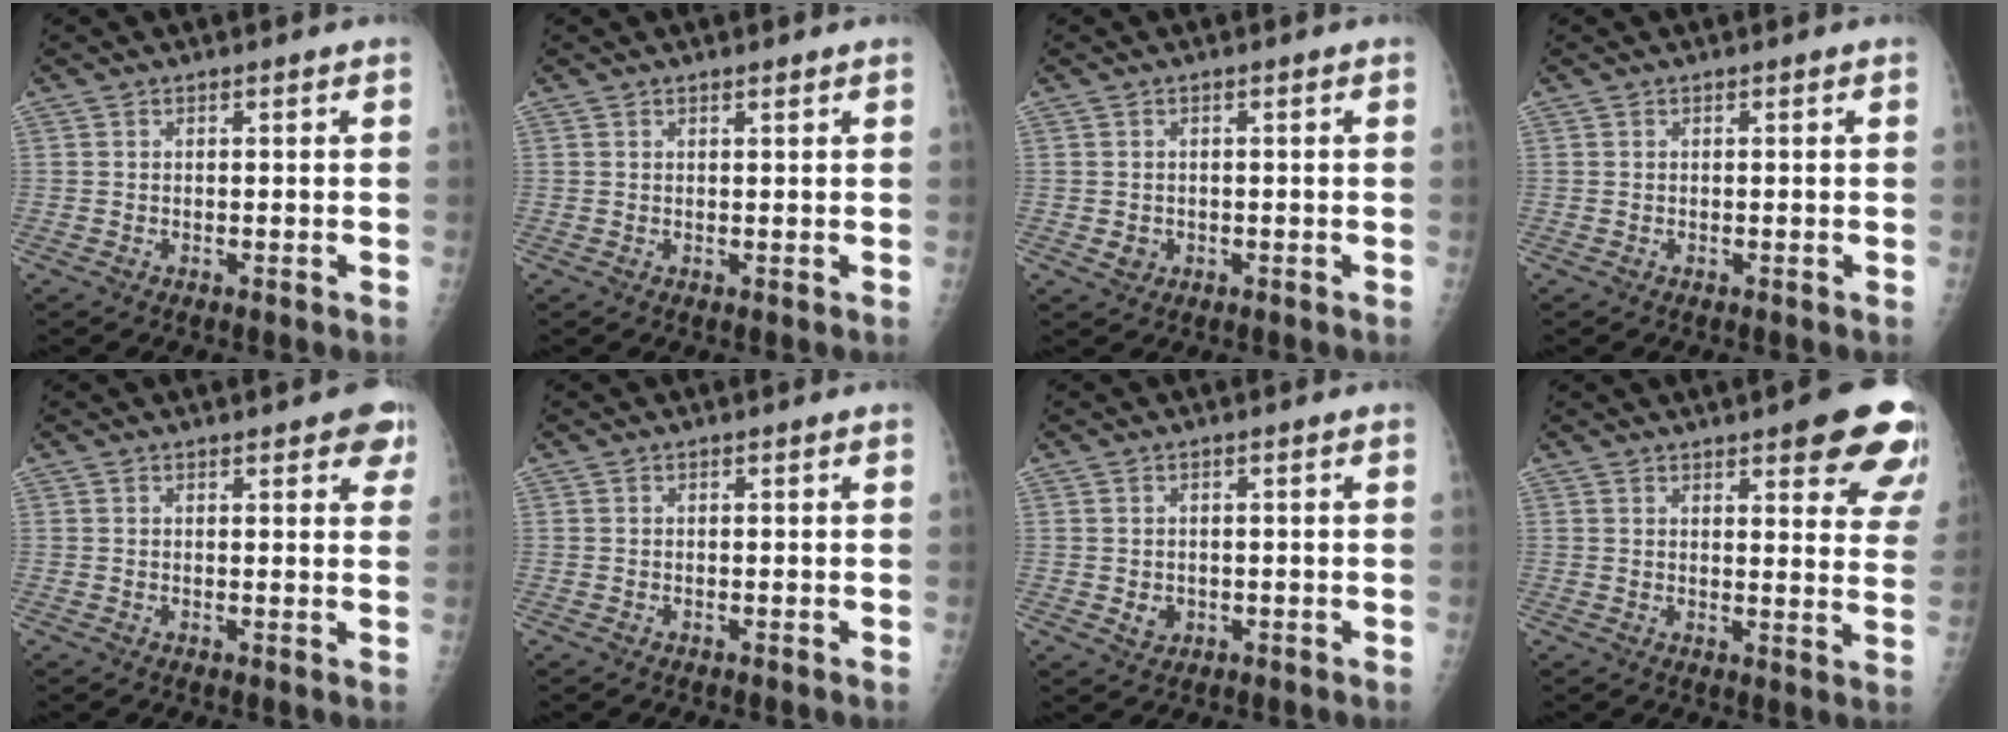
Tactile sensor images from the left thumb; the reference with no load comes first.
{"total": 0.8, "force": [0.6, 0.2, 0.5], "torque": [-0.008, -0.003, 0.010]}
{"total": 1.7, "force": [-0.3, 1.5, 0.6], "torque": [-0.005, 0.003, 0.000]}
{"total": 0.0}
{"total": 4.8, "force": [2.8, 2.0, 3.3], "torque": [-0.012, -0.008, 0.026]}
{"total": 0.0}
{"total": 2.2, "force": [-0.3, 1.9, 1.0], "torque": [-0.008, 0.001, 0.003]}
{"total": 15.1, "force": [9.3, 4.2, 11.2], "torque": [-0.105, -0.040, 0.100]}